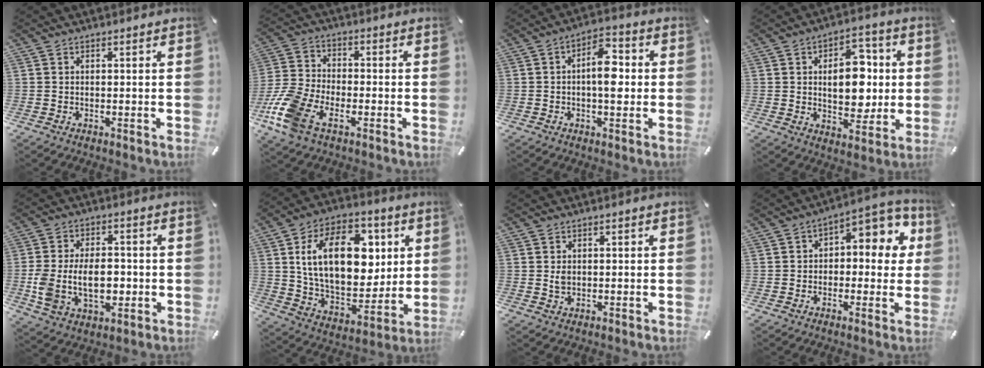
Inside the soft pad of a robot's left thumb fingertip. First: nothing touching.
{"total": 11.6, "force": [-5.8, 7.1, 7.1], "torque": [-0.169, 0.017, -0.111]}
{"total": 8.8, "force": [-0.2, 4.4, 7.6], "torque": [-0.102, 0.008, -0.008]}
{"total": 13.3, "force": [1.2, 9.0, 9.6], "torque": [-0.111, 0.002, 0.020]}
{"total": 13.3, "force": [-1.6, 8.8, 9.8], "torque": [-0.196, 0.002, -0.025]}
{"total": 22.3, "force": [6.0, 14.3, 16.0], "torque": [-0.276, -0.012, 0.103]}
{"total": 1.7, "force": [0.3, 1.4, 1.0], "torque": [-0.014, 0.000, 0.003]}
{"total": 8.5, "force": [1.9, 5.9, 5.8], "torque": [-0.065, -0.017, 0.029]}